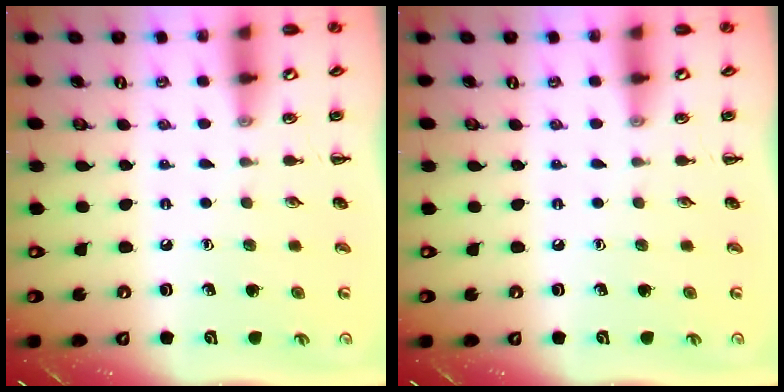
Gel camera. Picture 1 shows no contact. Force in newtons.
{"total": 0.0}